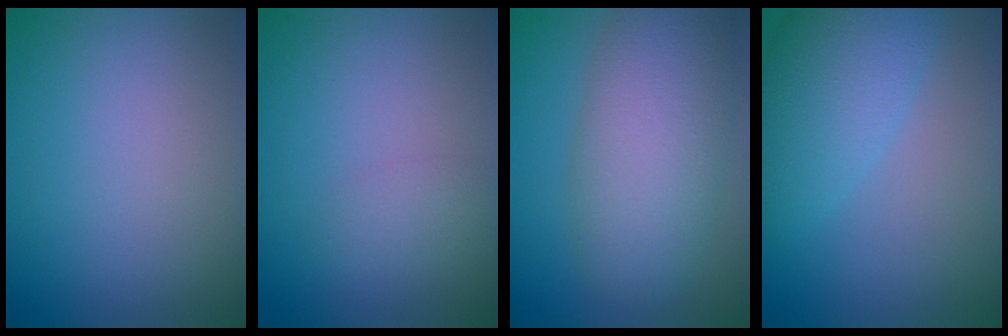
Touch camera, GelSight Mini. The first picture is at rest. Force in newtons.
{"total": 1.4, "press": 1.4, "slide": 0.0}
{"total": 7.7, "press": 7.7, "slide": 0.6}
{"total": 5.4, "press": 5.3, "slide": 0.2}